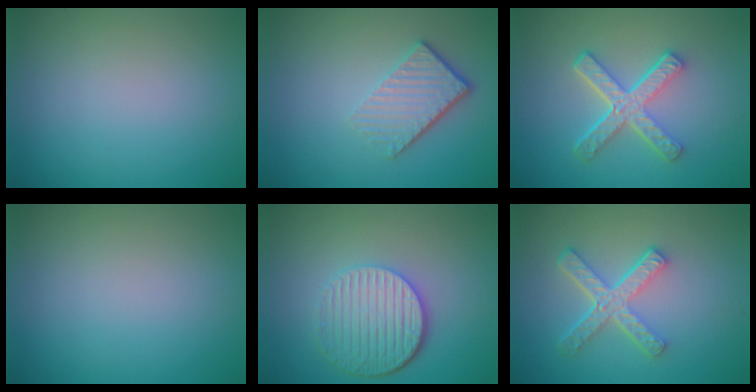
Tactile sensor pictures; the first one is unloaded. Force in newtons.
{"total": 4.2, "press": 2.8, "slide": 3.1}
{"total": 5.2, "press": 3.6, "slide": 3.7}
{"total": 0.0}
{"total": 5.5, "press": 4.2, "slide": 3.5}
{"total": 4.5, "press": 3.3, "slide": 3.1}